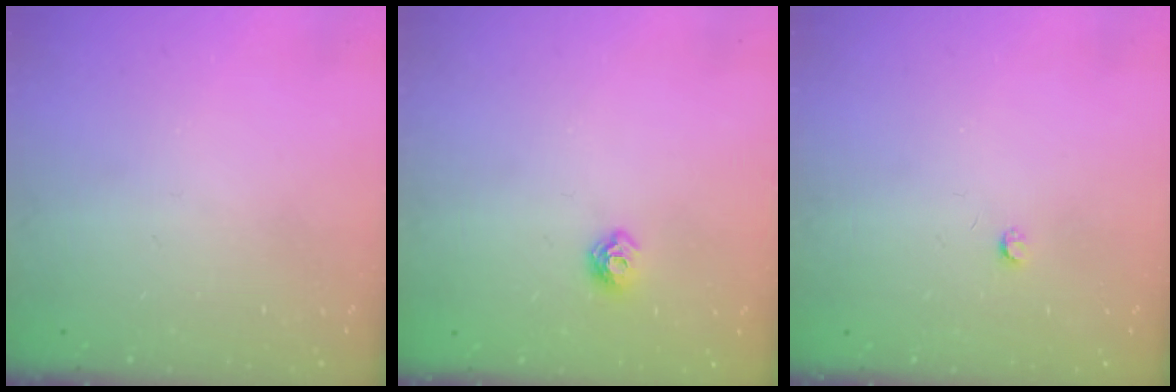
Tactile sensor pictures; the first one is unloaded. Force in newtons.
{"total": 6.8, "press": 6.7, "slide": 1.0}
{"total": 2.5, "press": 2.5, "slide": 0.4}